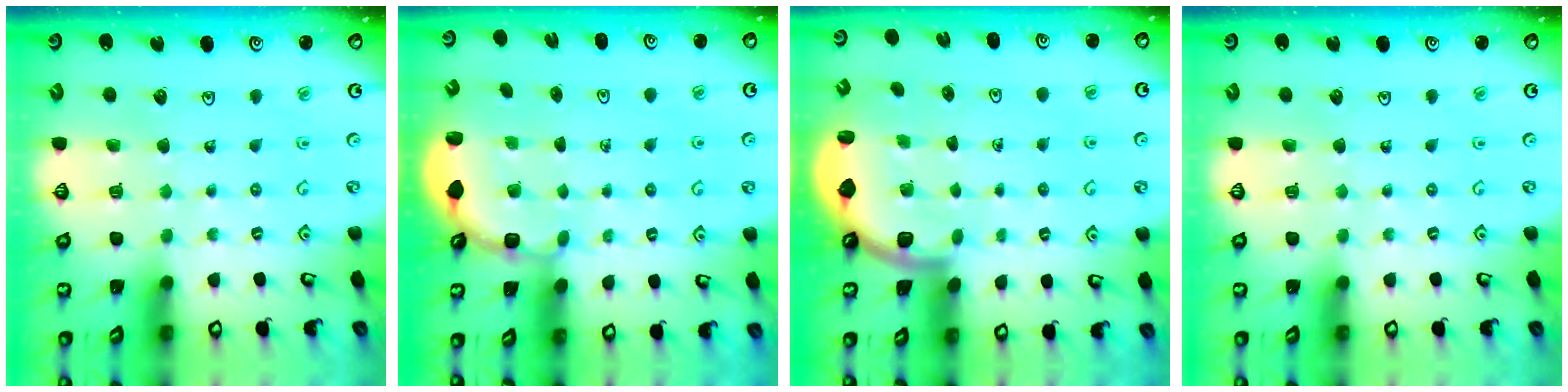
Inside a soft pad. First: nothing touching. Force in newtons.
{"total": 3.1, "press": 2.5, "slide": 1.9}
{"total": 1.6, "press": 1.6, "slide": 0.1}
{"total": 0.0}